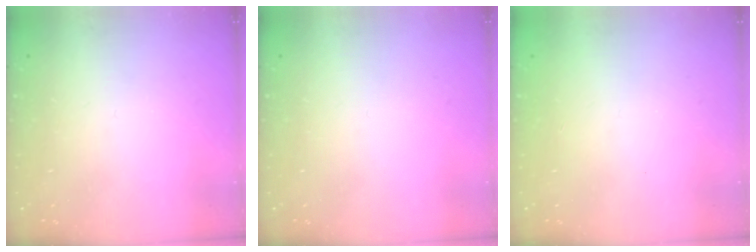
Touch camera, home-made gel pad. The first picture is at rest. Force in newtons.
{"total": 0.0}
{"total": 0.7, "press": 0.7, "slide": 0.2}